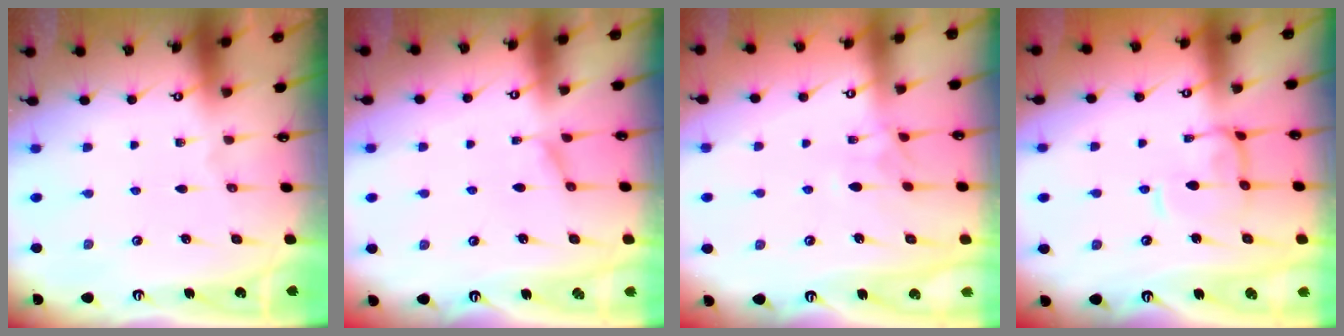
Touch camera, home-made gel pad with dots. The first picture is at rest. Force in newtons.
{"total": 0.8, "press": 0.3, "slide": 0.8}
{"total": 1.6, "press": 1.4, "slide": 0.8}
{"total": 4.2, "press": 4.1, "slide": 0.8}